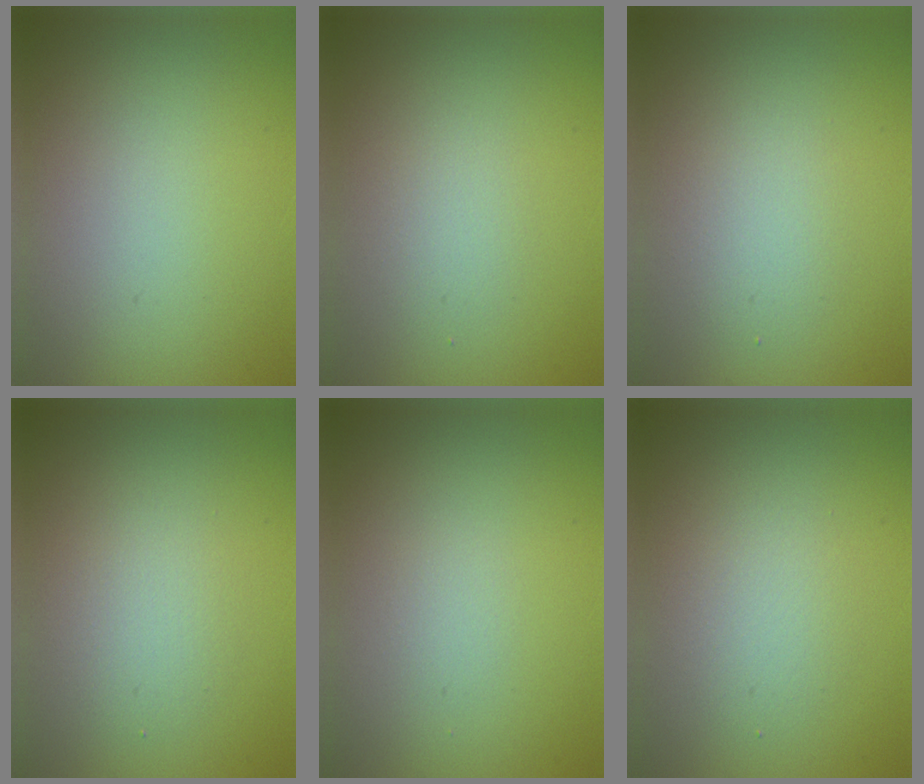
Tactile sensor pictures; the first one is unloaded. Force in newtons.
{"total": 1.3, "press": 1.3, "slide": 0.1}
{"total": 2.0, "press": 2.0, "slide": 0.1}
{"total": 2.3, "press": 2.3, "slide": 0.2}
{"total": 0.0}
{"total": 2.3, "press": 2.3, "slide": 0.2}